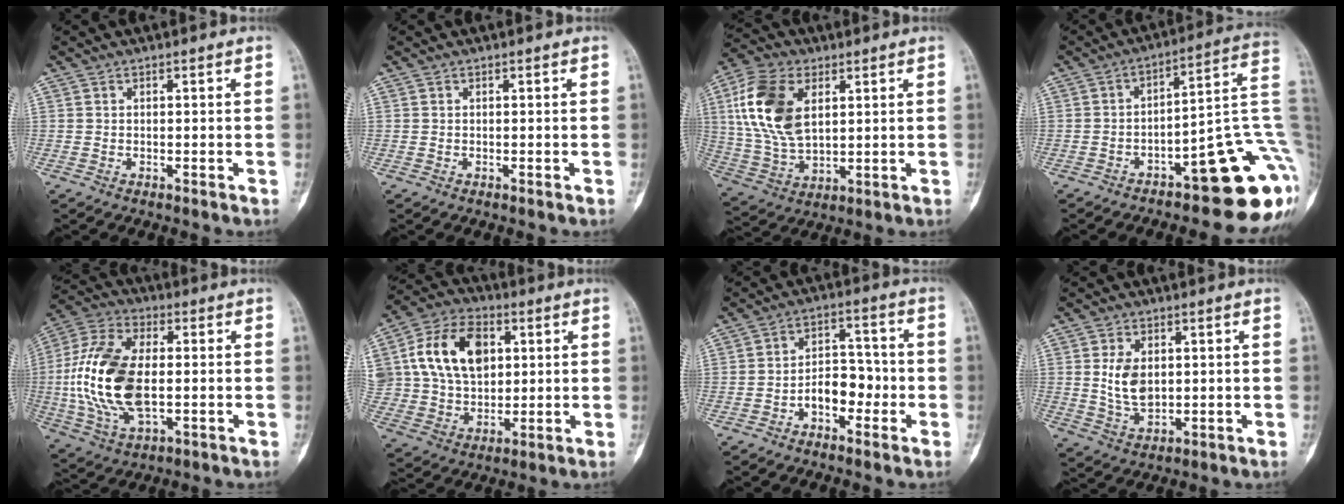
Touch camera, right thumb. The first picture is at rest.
{"total": 0.0}
{"total": 15.9, "force": [4.5, 9.4, 12.1], "torque": [-0.240, -0.005, 0.088]}
{"total": 21.1, "force": [-7.9, 7.2, 18.1], "torque": [-0.148, 0.076, -0.100]}
{"total": 18.7, "force": [-0.6, 10.0, 15.7], "torque": [-0.333, 0.006, -0.010]}
{"total": 18.1, "force": [4.5, 12.8, 11.9], "torque": [-0.201, 0.005, 0.086]}
{"total": 7.4, "force": [-2.6, 4.9, 4.9], "torque": [-0.050, 0.037, -0.052]}
{"total": 6.9, "force": [1.0, 4.5, 5.2], "torque": [-0.084, -0.010, 0.027]}